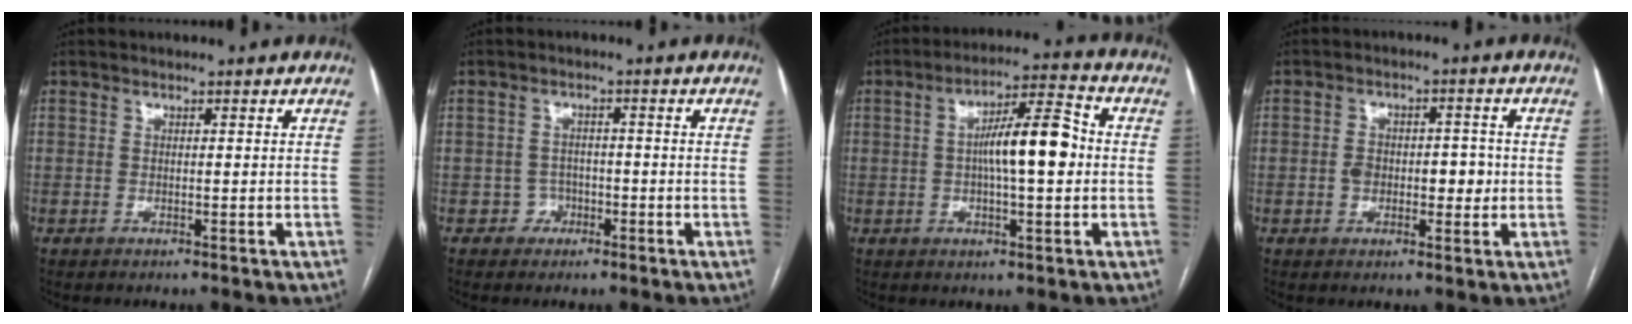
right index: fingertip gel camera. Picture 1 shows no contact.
{"total": 2.4, "force": [-1.2, 2.1, 0.0], "torque": [0.009, 0.013, -0.022]}
{"total": 10.3, "force": [0.1, 2.1, 10.0], "torque": [-0.172, 0.021, -0.001]}
{"total": 5.7, "force": [-0.5, 3.5, 4.5], "torque": [-0.063, 0.022, -0.002]}